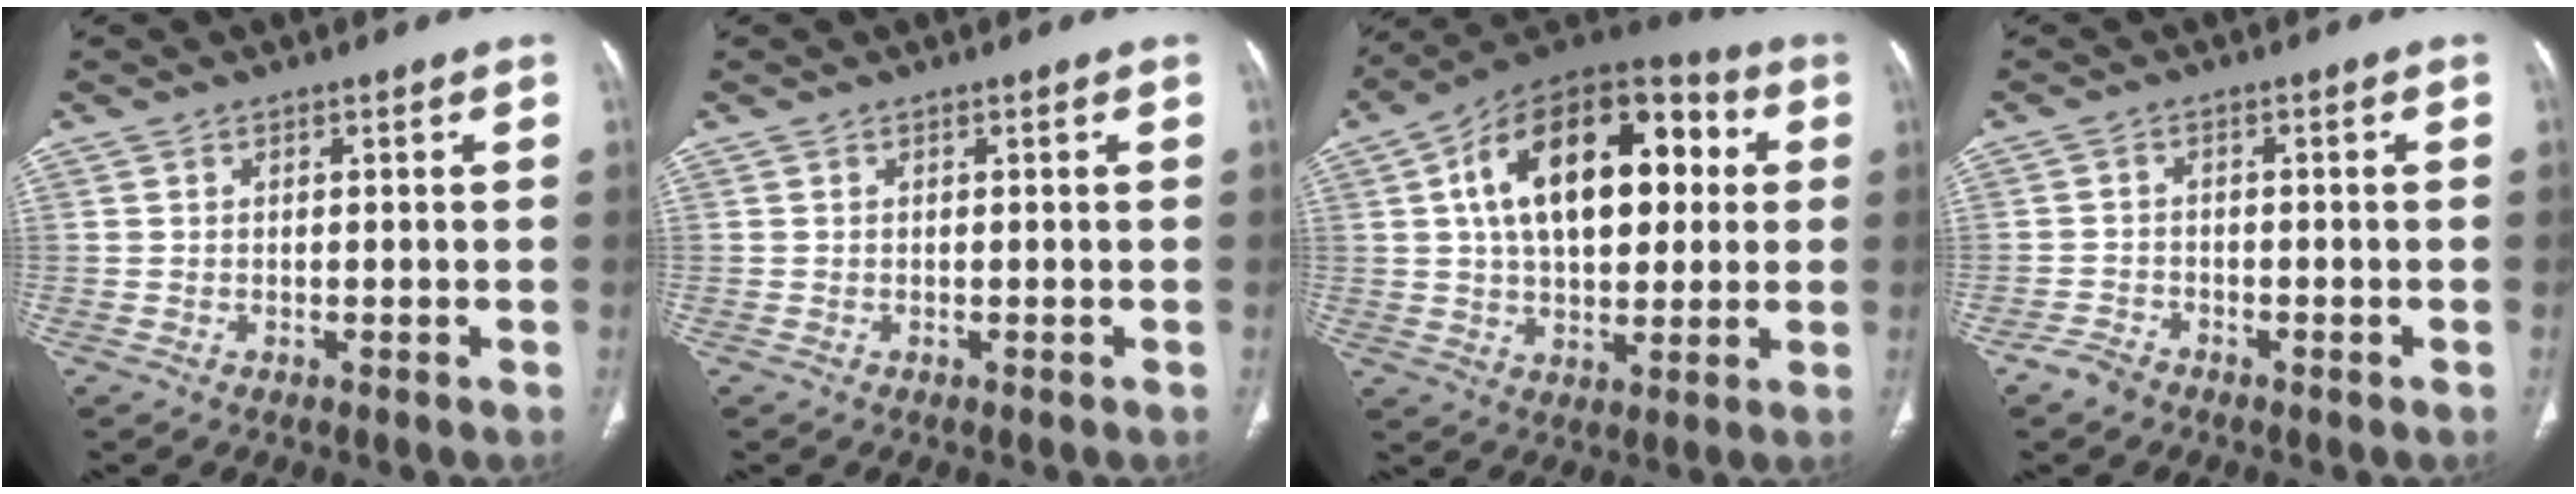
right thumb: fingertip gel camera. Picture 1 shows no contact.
{"total": 0.0}
{"total": 24.3, "force": [4.9, 13.9, 19.3], "torque": [-0.280, 0.025, 0.068]}
{"total": 2.8, "force": [-2.2, 1.5, 0.9], "torque": [-0.020, 0.009, -0.040]}